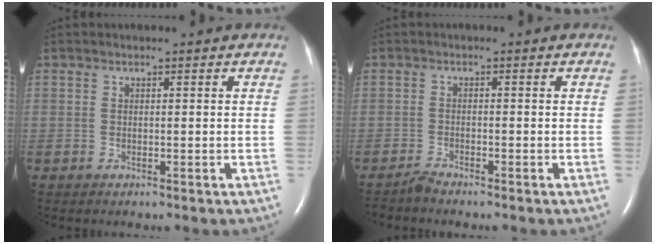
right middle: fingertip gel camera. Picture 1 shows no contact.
{"total": 1.7, "force": [-1.6, -0.4, 0.1], "torque": [-0.009, -0.009, -0.033]}